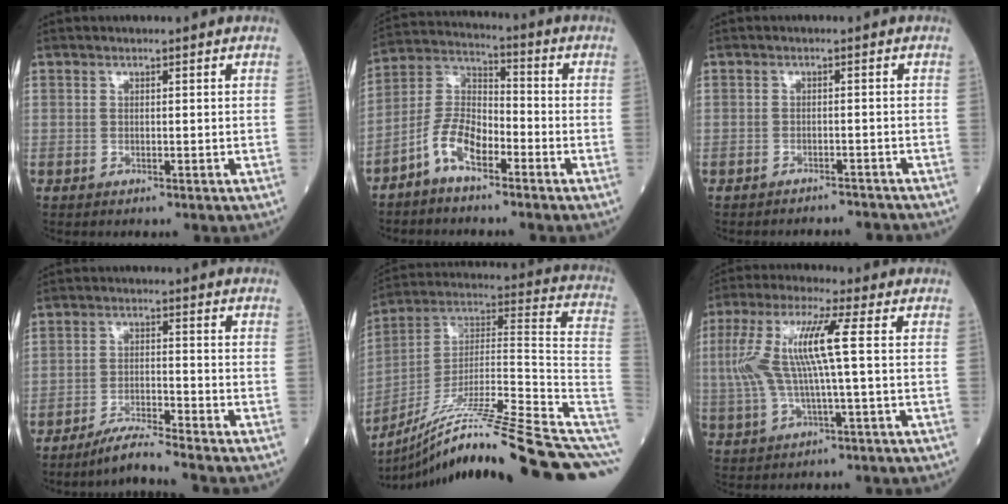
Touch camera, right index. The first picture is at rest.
{"total": 7.9, "force": [-4.7, 3.3, 5.4], "torque": [-0.119, 0.014, -0.100]}
{"total": 4.2, "force": [-4.0, 0.6, -0.8], "torque": [0.016, 0.004, -0.053]}
{"total": 5.0, "force": [-4.6, -1.1, 1.7], "torque": [-0.032, -0.020, -0.087]}
{"total": 31.1, "force": [-23.0, -0.7, 20.9], "torque": [-0.219, 0.010, -0.357]}
{"total": 11.3, "force": [1.3, 0.7, 11.2], "torque": [-0.246, 0.023, 0.022]}